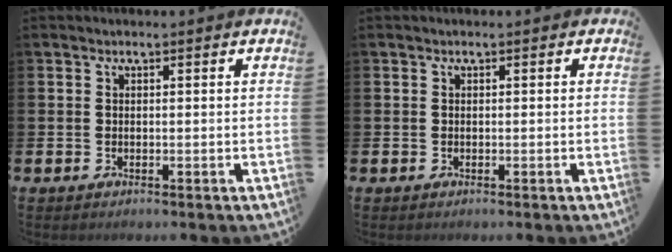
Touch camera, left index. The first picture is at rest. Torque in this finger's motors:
{"motor_torque": [0.66, -1.21, -0.04, 0.00]}